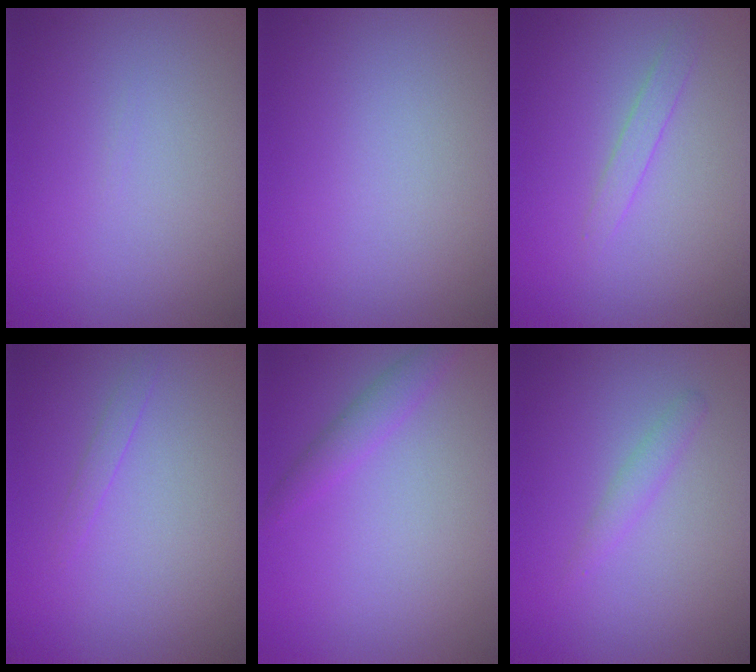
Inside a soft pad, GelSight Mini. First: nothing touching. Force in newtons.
{"total": 0.0}
{"total": 1.2, "press": 1.2, "slide": 0.1}
{"total": 0.7, "press": 0.7, "slide": 0.1}
{"total": 1.8, "press": 1.8, "slide": 0.1}
{"total": 1.2, "press": 1.2, "slide": 0.0}